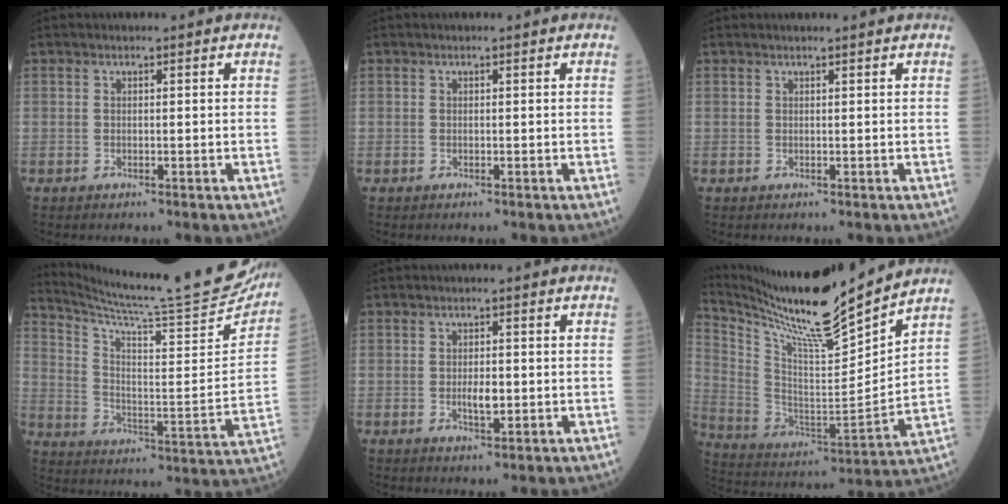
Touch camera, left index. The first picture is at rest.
{"total": 0.0}
{"total": 1.8, "force": [1.7, -0.1, 0.7], "torque": [-0.008, 0.012, 0.023]}
{"total": 24.8, "force": [22.9, 0.0, 9.5], "torque": [-0.162, -0.090, 0.314]}
{"total": 2.7, "force": [-0.3, 1.0, 2.5], "torque": [-0.048, -0.001, -0.002]}
{"total": 19.4, "force": [17.3, -0.5, 8.8], "torque": [-0.179, -0.028, 0.303]}